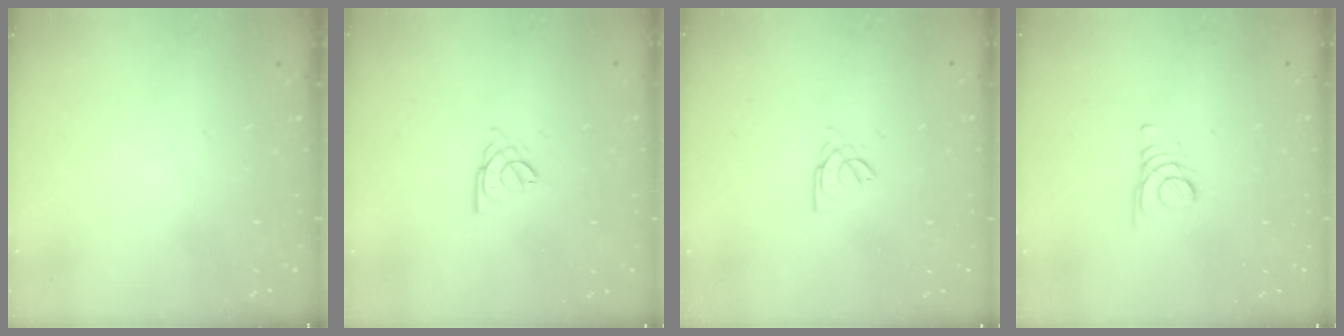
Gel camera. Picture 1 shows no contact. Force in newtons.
{"total": 2.3, "press": 2.3, "slide": 0.5}
{"total": 2.3, "press": 2.3, "slide": 0.5}
{"total": 1.8, "press": 1.8, "slide": 0.2}